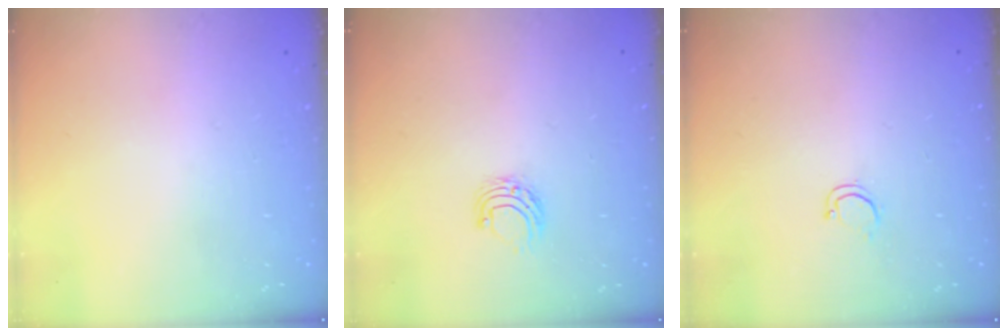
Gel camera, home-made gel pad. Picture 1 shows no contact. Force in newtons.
{"total": 4.9, "press": 4.9, "slide": 0.4}
{"total": 2.8, "press": 2.8, "slide": 0.2}